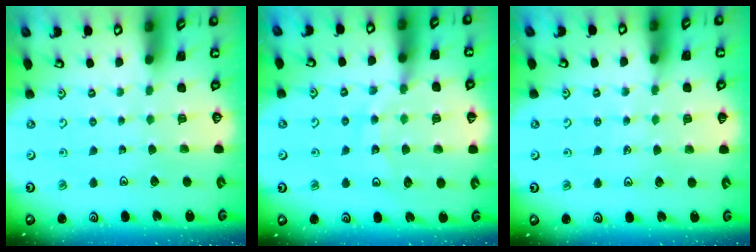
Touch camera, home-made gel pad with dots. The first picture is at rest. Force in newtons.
{"total": 12.5, "press": 12.2, "slide": 3.0}
{"total": 4.7, "press": 4.2, "slide": 2.1}